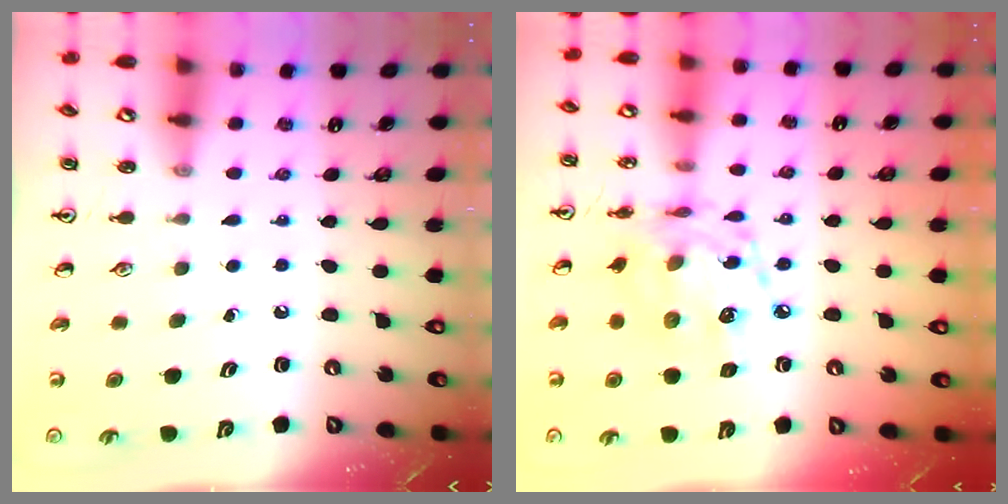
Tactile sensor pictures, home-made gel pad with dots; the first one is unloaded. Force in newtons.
{"total": 14.0, "press": 14.0, "slide": 0.9}